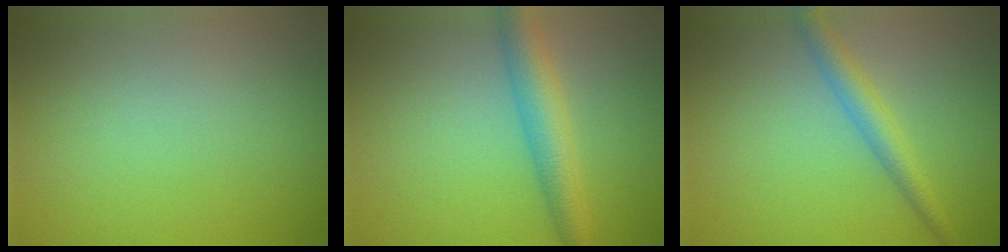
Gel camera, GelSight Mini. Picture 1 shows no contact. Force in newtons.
{"total": 4.7, "press": 4.7, "slide": 0.1}
{"total": 2.9, "press": 2.9, "slide": 0.1}